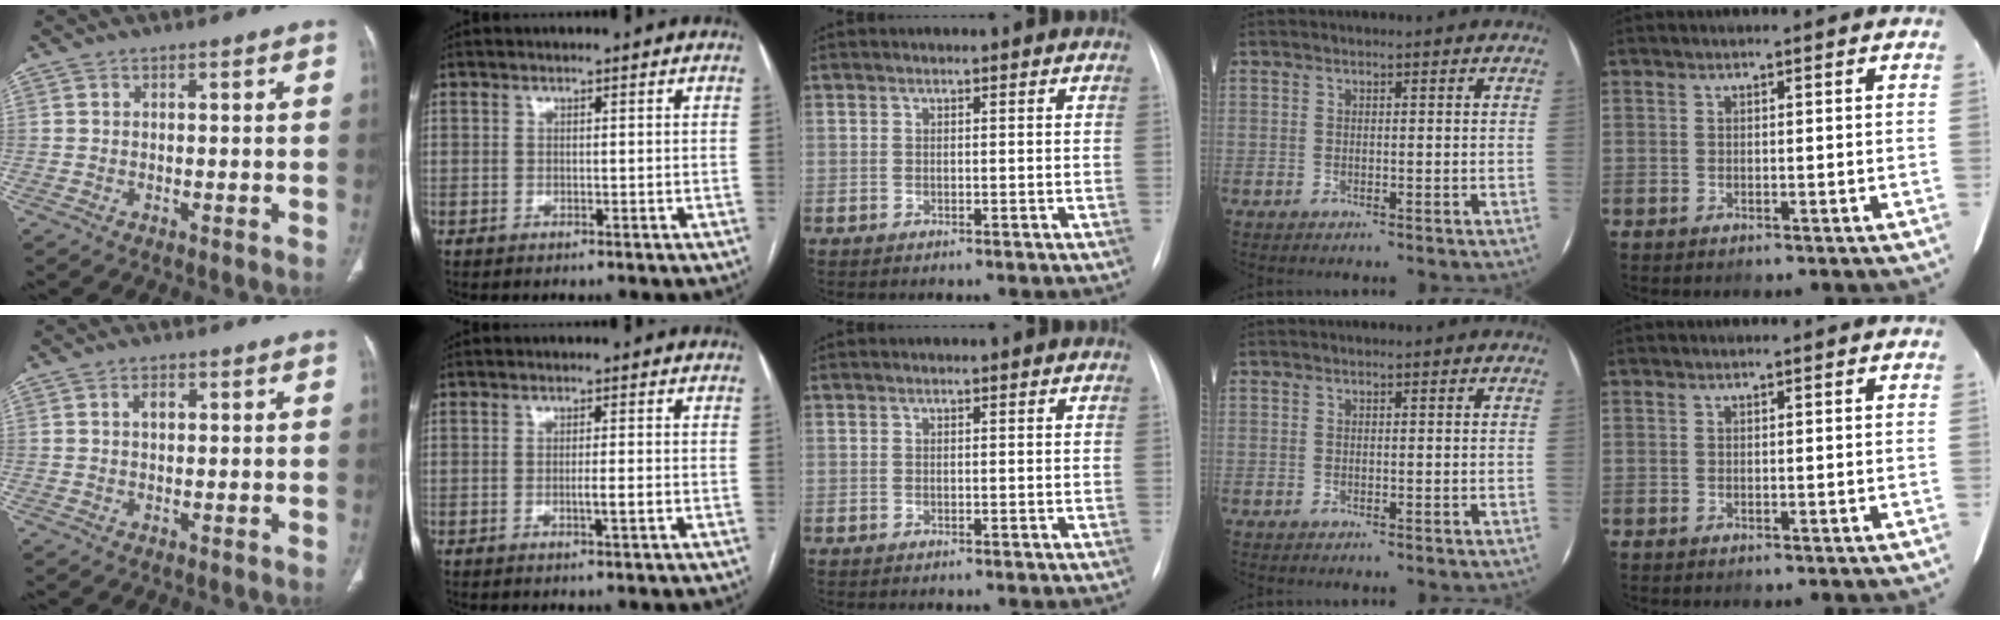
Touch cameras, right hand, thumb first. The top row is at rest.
{"thumb": {"total": 2.2, "force": [0.6, 1.3, 1.7], "torque": [-0.028, 0.003, 0.010]}, "index": {"total": 2.1, "force": [-0.6, -0.1, 2.0], "torque": [-0.035, -0.002, -0.011]}}